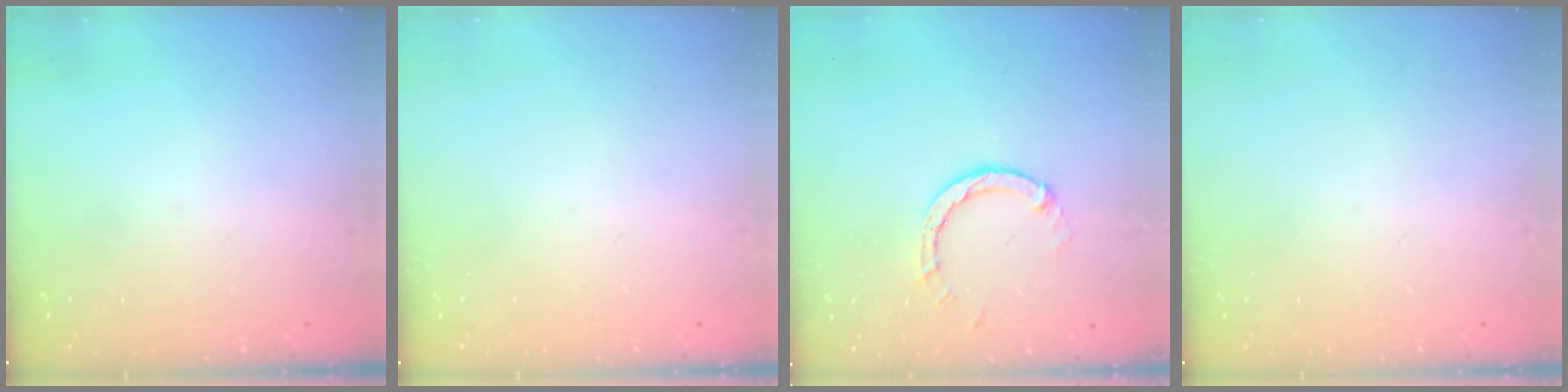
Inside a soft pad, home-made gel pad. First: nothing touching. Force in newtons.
{"total": 0.0}
{"total": 3.2, "press": 3.2, "slide": 0.2}
{"total": 0.0}